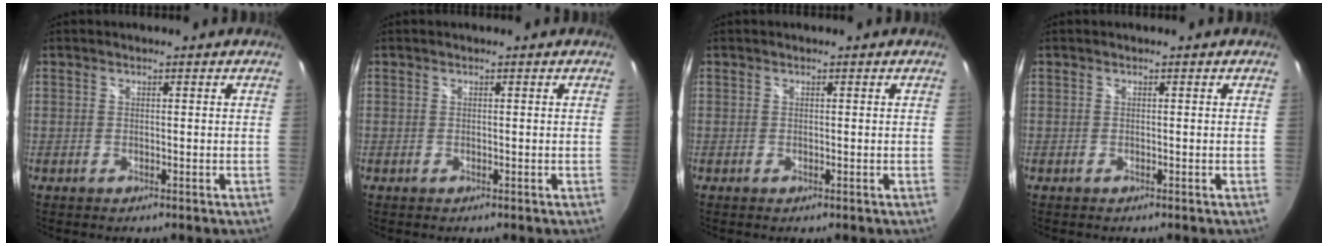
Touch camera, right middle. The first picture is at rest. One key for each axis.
{"total": 0.0}
{"total": 0.0}
{"total": 0.0}